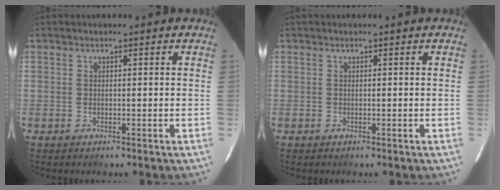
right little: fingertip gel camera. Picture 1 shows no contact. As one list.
[{"total": 0.0}]